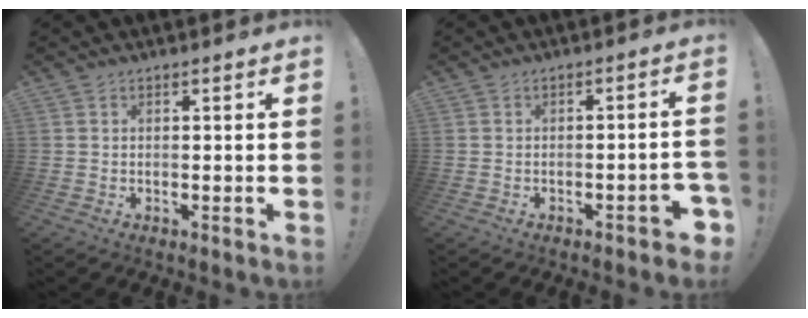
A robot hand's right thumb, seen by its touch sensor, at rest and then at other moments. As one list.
[{"total": 3.5, "force": [-2.2, 1.0, 2.6], "torque": [-0.043, 0.010, -0.033]}]